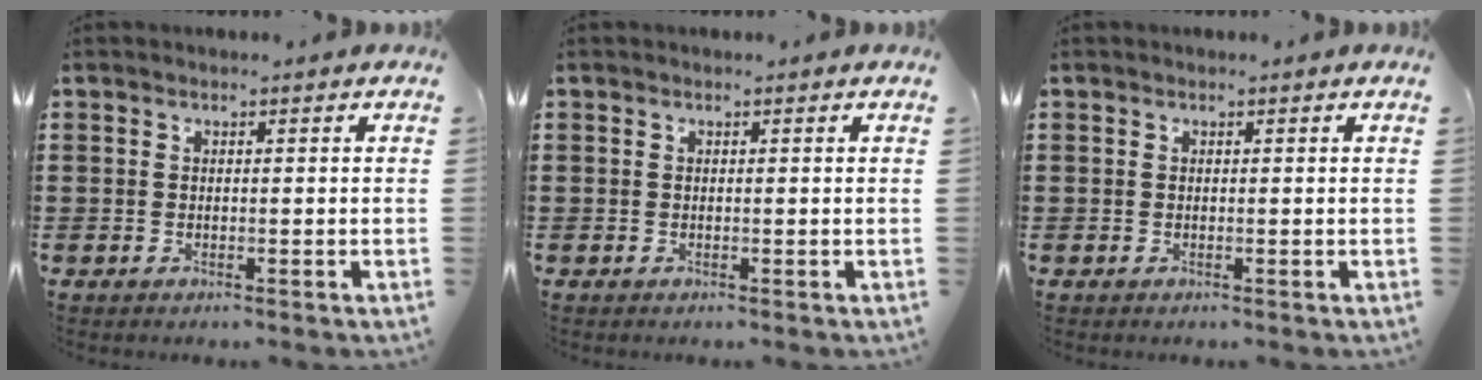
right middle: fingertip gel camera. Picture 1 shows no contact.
{"total": 0.0}
{"total": 0.0}